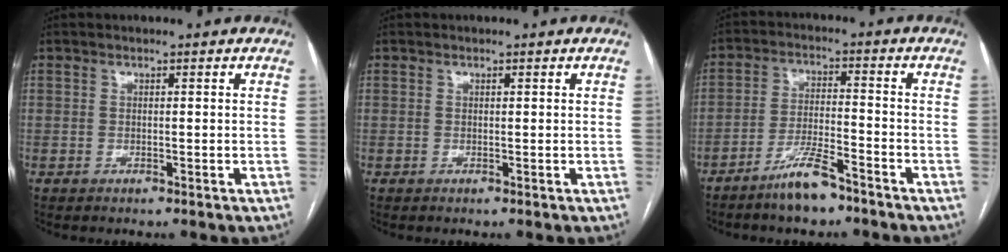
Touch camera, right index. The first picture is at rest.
{"total": 0.0}
{"total": 7.1, "force": [-5.4, 1.0, 4.5], "torque": [-0.092, -0.007, -0.101]}